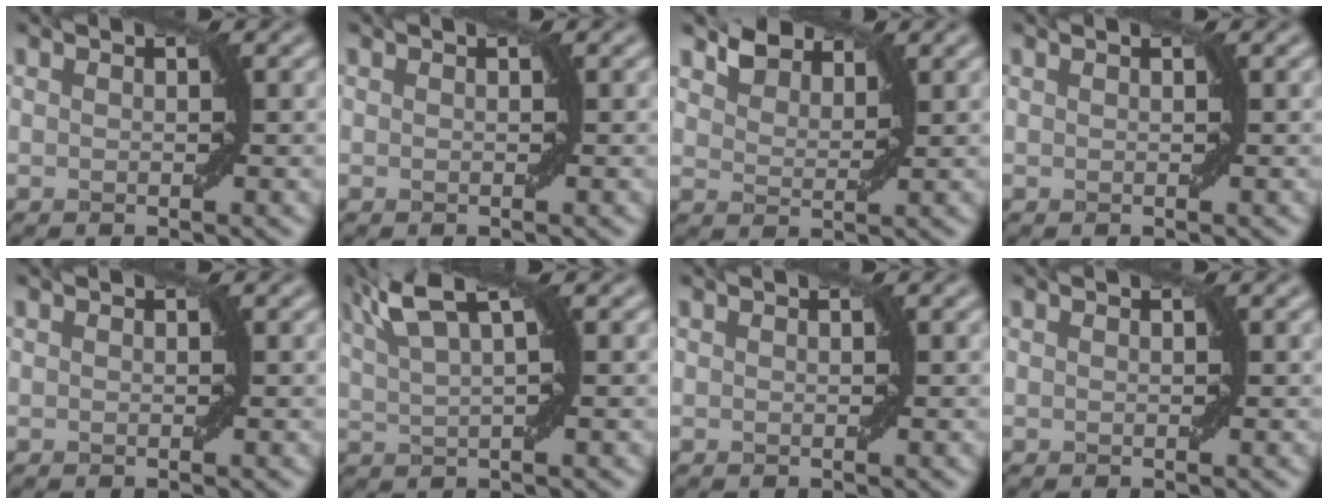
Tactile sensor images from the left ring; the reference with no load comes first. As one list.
[{"total": 0.0}, {"total": 2.8, "force": [2.5, 1.2, 0.8], "torque": [-0.022, 0.002, 0.044]}, {"total": 0.0}, {"total": 0.0}, {"total": 5.3, "force": [3.0, 1.3, 4.3], "torque": [-0.080, 0.020, 0.057]}, {"total": 0.0}, {"total": 0.0}]